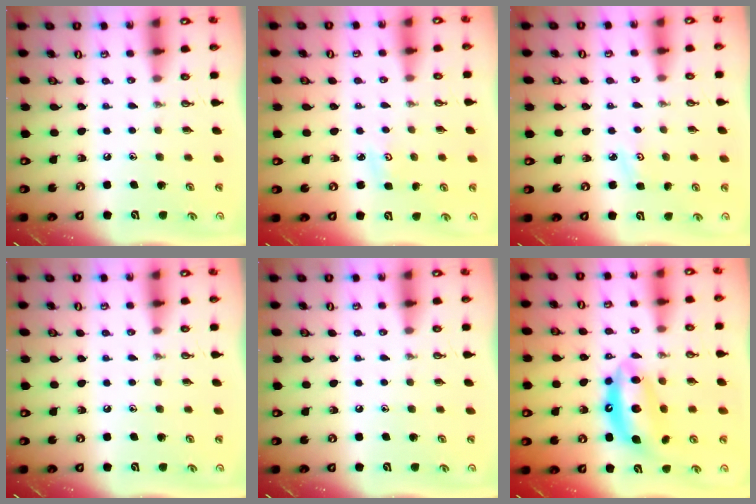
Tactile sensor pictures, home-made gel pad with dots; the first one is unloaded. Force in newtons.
{"total": 2.5, "press": 2.4, "slide": 0.4}
{"total": 2.7, "press": 2.6, "slide": 0.4}
{"total": 0.0}
{"total": 0.0}
{"total": 11.6, "press": 11.6, "slide": 1.3}